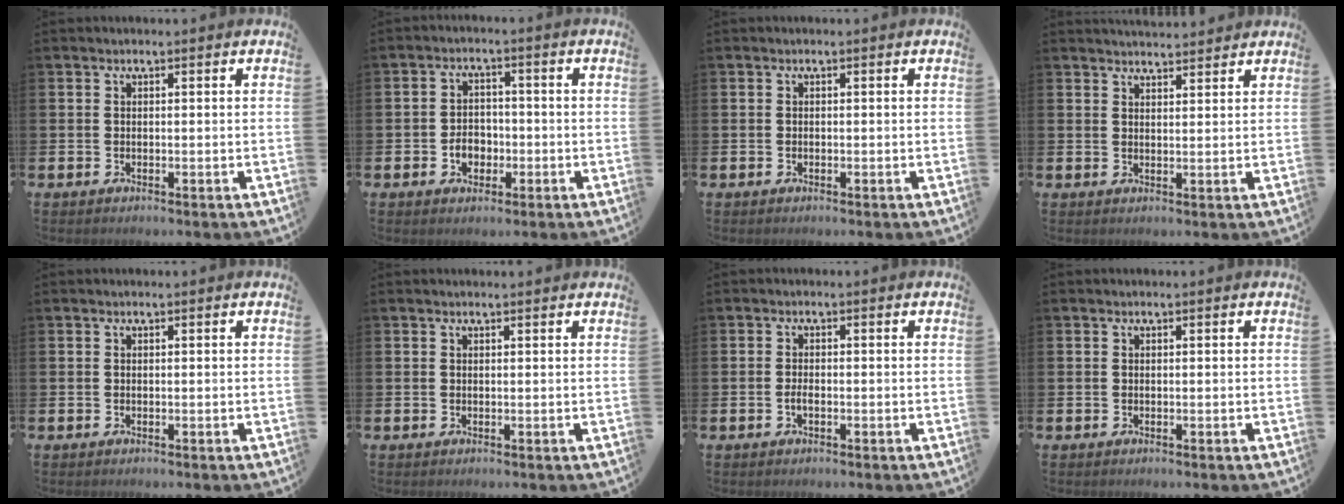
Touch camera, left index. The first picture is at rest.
{"total": 3.4, "force": [-1.1, 2.6, 1.8], "torque": [-0.017, -0.006, -0.029]}
{"total": 0.0}
{"total": 2.9, "force": [2.9, 0.3, 0.1], "torque": [-0.002, -0.016, 0.051]}
{"total": 0.0}
{"total": 0.6, "force": [0.6, 0.0, 0.1], "torque": [0.008, -0.004, 0.009]}
{"total": 1.2, "force": [-0.5, 0.5, 1.0], "torque": [-0.022, 0.002, -0.009]}
{"total": 0.0}